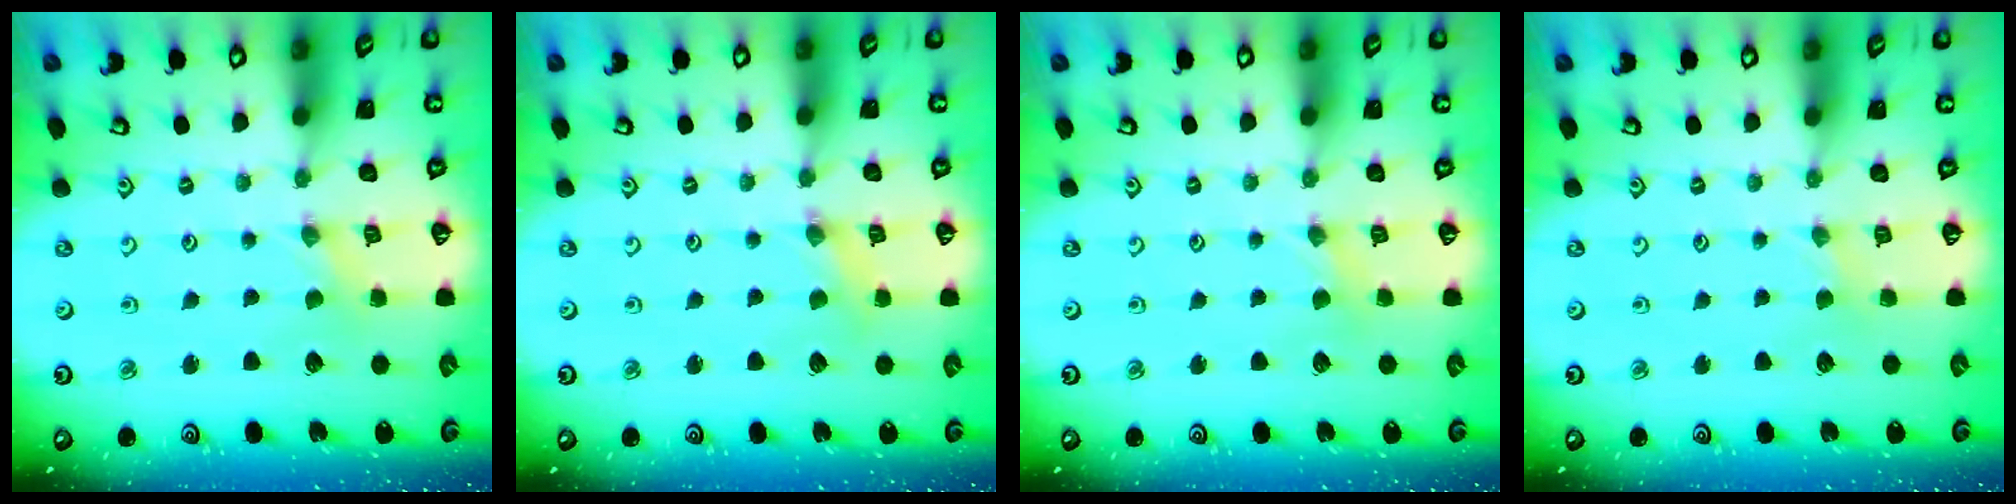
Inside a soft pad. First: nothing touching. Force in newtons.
{"total": 1.7, "press": 1.7, "slide": 0.3}
{"total": 1.5, "press": 1.5, "slide": 0.2}
{"total": 1.4, "press": 1.4, "slide": 0.3}